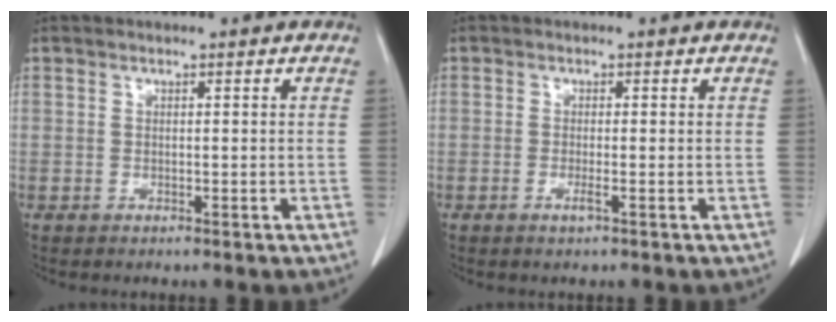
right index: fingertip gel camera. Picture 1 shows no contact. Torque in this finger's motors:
{"motor_torque": [-0.06, -0.06, -0.09, -0.01]}